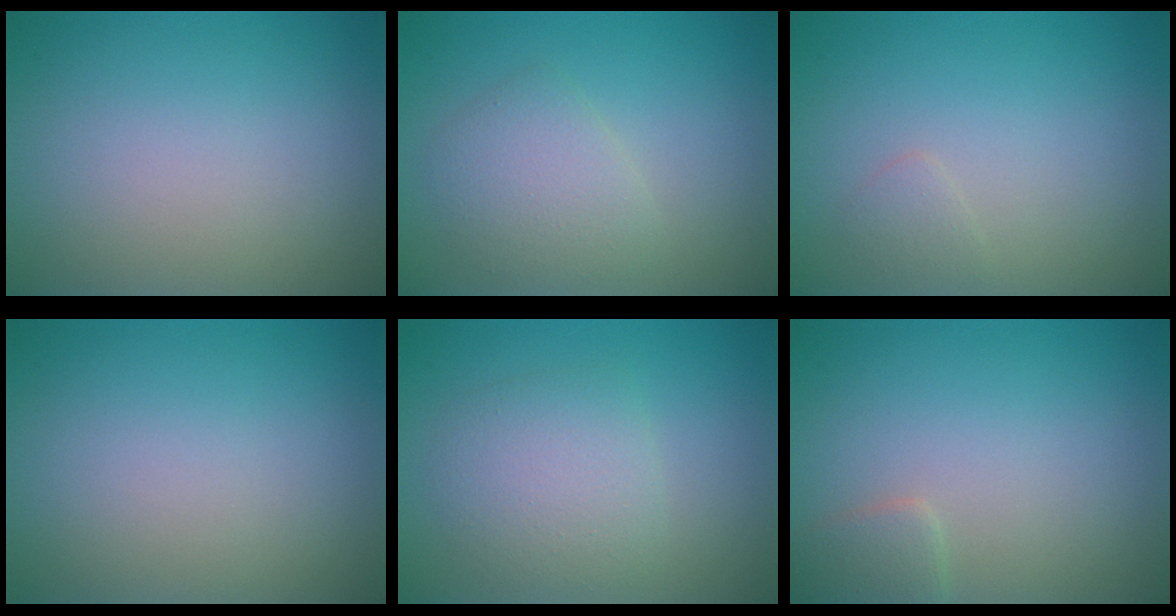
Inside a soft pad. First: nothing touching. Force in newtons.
{"total": 2.9, "press": 2.9, "slide": 0.0}
{"total": 0.8, "press": 0.8, "slide": 0.1}
{"total": 0.0}
{"total": 3.5, "press": 3.5, "slide": 0.1}
{"total": 1.6, "press": 1.6, "slide": 0.1}